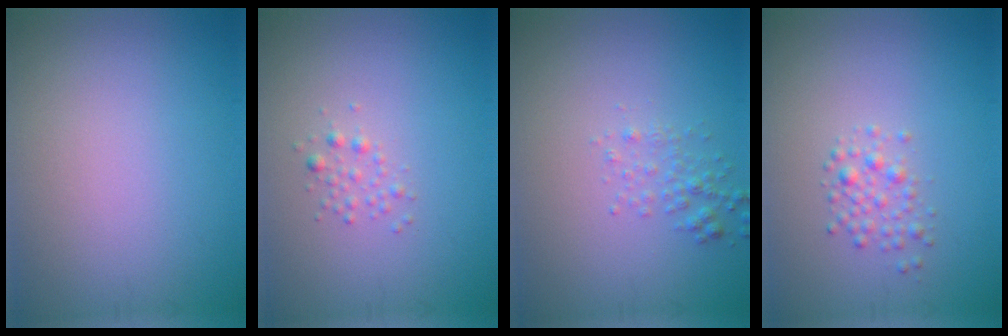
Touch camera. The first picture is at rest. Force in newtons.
{"total": 1.1, "press": 1.1, "slide": 0.0}
{"total": 1.6, "press": 1.5, "slide": 0.2}
{"total": 1.6, "press": 1.6, "slide": 0.1}